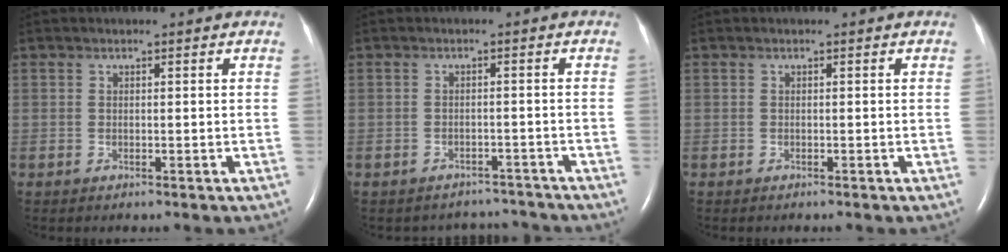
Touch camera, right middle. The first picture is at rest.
{"total": 5.2, "force": [-4.8, 1.7, -0.8], "torque": [0.009, 0.019, -0.057]}
{"total": 0.0}